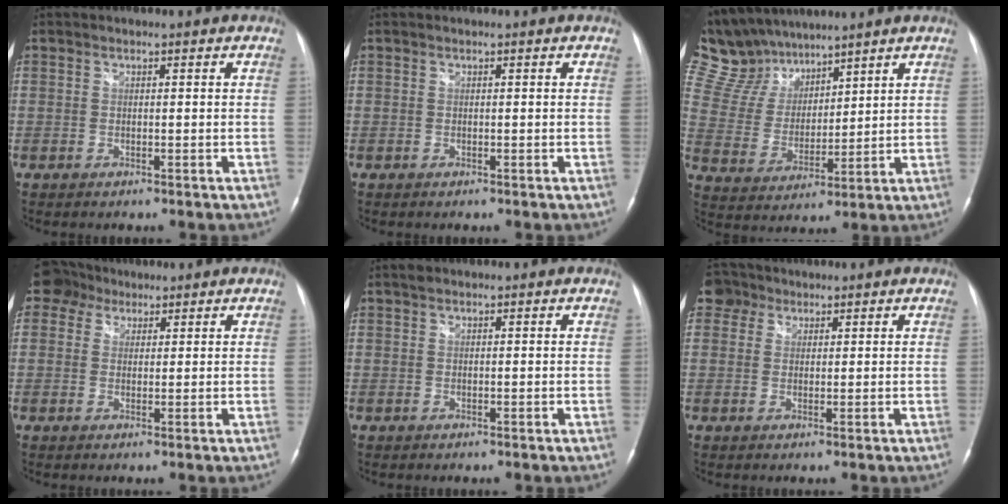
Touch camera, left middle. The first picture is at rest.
{"total": 0.0}
{"total": 12.3, "force": [10.9, 4.8, 3.1], "torque": [-0.077, 0.026, 0.221]}
{"total": 4.5, "force": [2.8, 3.4, 0.6], "torque": [-0.018, 0.027, 0.052]}
{"total": 0.6, "force": [0.5, 0.3, 0.1], "torque": [-0.006, 0.009, 0.008]}
{"total": 3.6, "force": [2.2, 2.9, 0.2], "torque": [-0.006, 0.017, 0.037]}